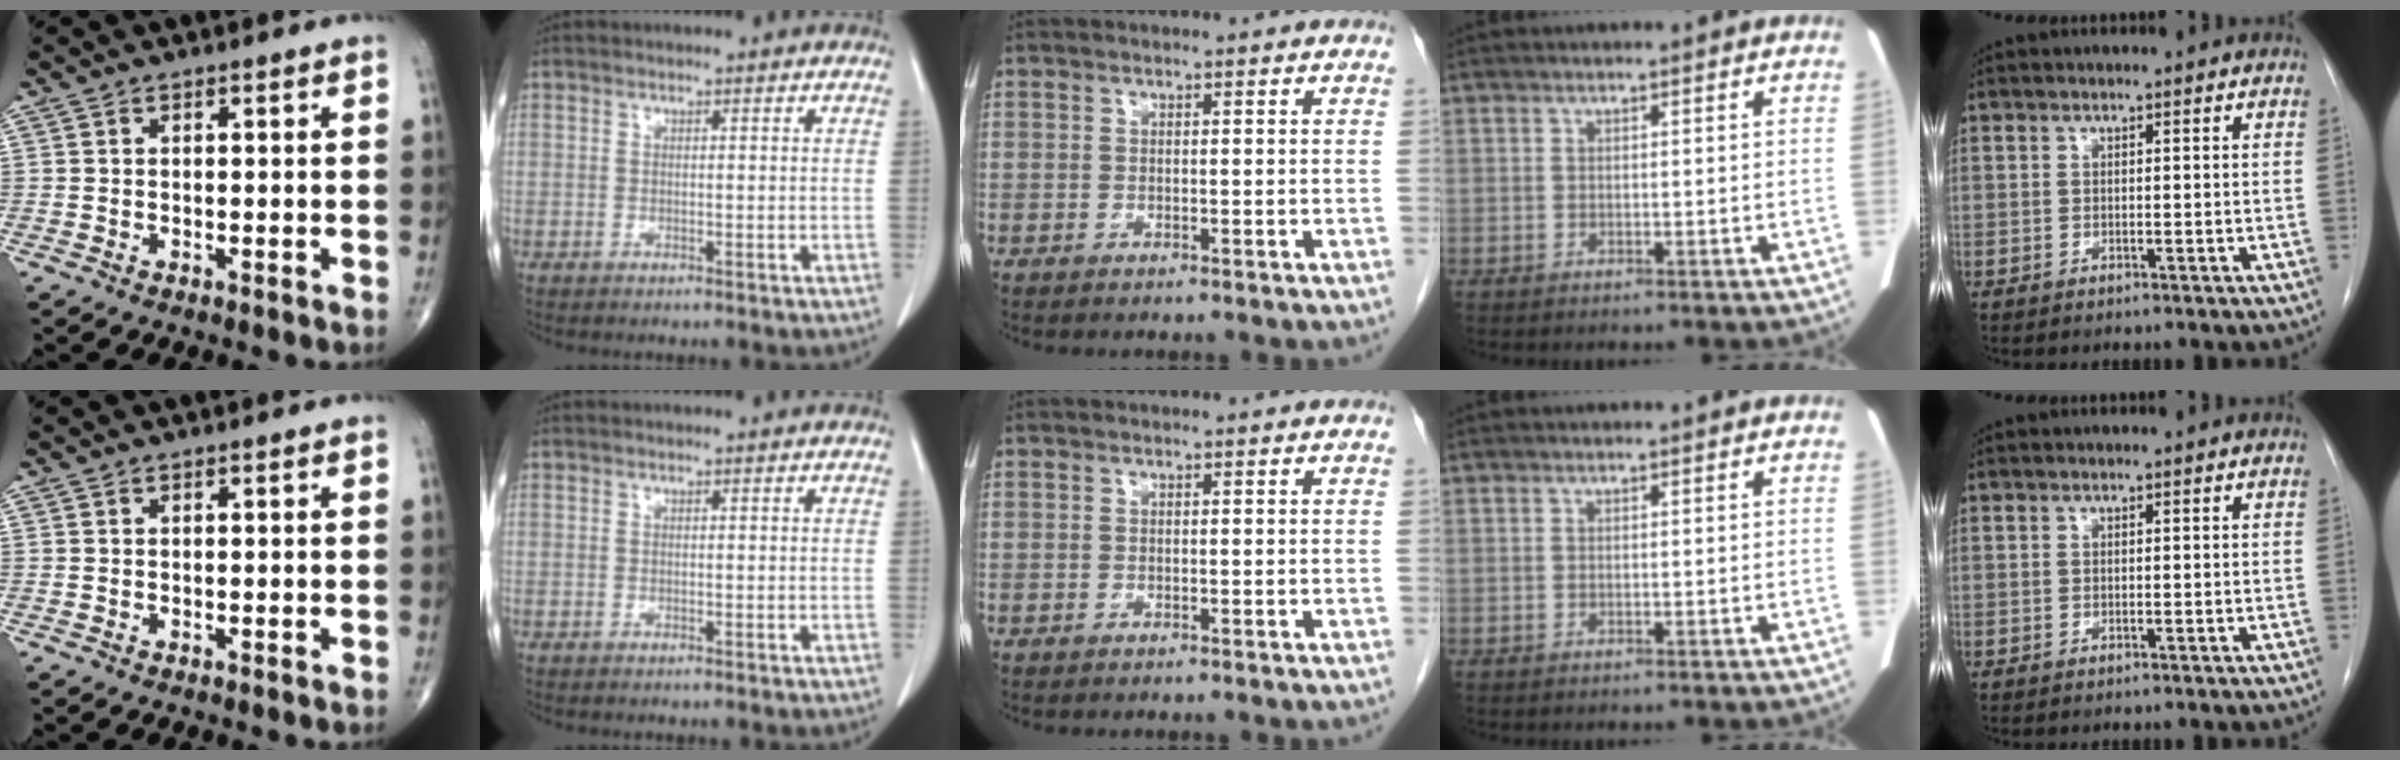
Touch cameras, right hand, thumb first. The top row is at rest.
{}